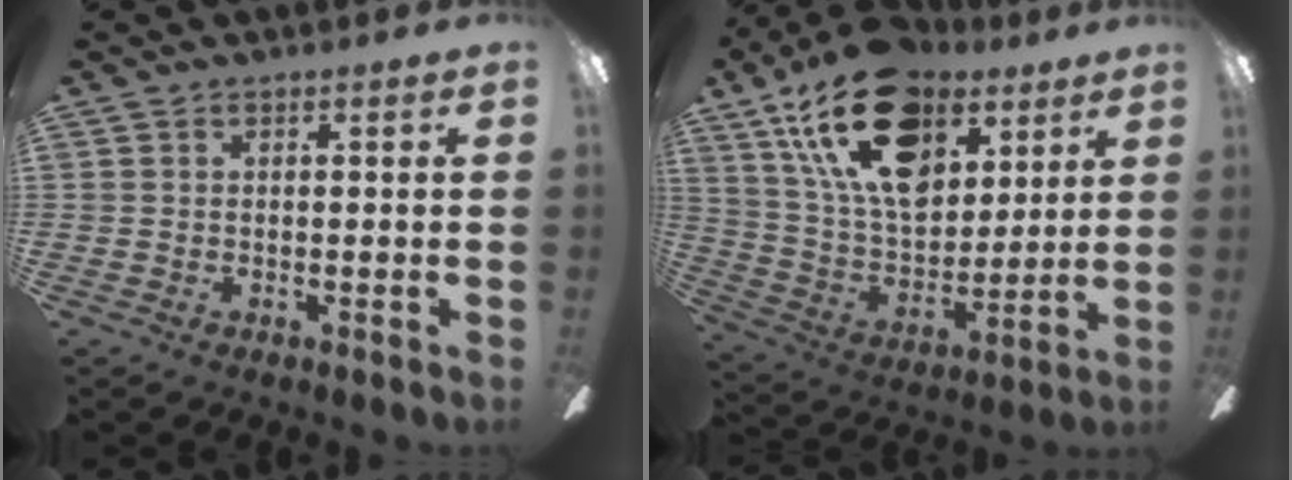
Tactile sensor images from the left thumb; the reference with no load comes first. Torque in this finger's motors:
{"motor_torque": [2.37, 2.63, 1.53, -1.24, 0.20]}